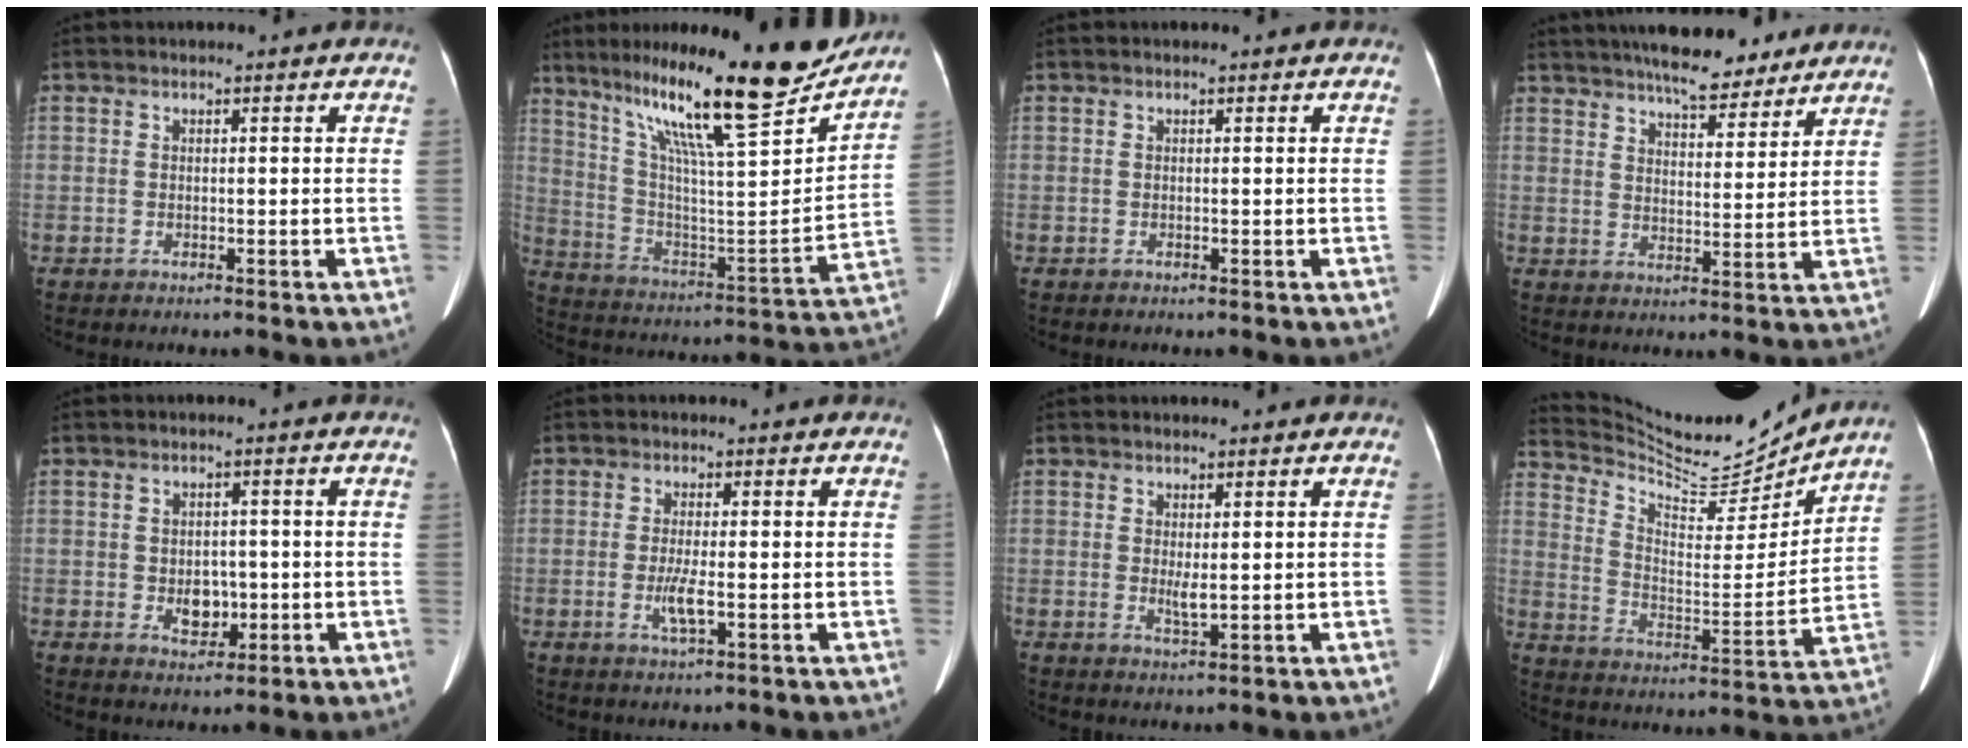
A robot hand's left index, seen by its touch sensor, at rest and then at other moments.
{"total": 25.1, "force": [19.7, 1.8, 15.4], "torque": [-0.262, -0.021, 0.312]}
{"total": 0.0}
{"total": 13.2, "force": [11.1, 3.2, 6.4], "torque": [-0.092, 0.017, 0.161]}
{"total": 3.7, "force": [-0.7, 2.6, 2.5], "torque": [-0.039, 0.005, -0.001]}
{"total": 3.0, "force": [-0.7, 0.3, 3.0], "torque": [-0.063, -0.006, -0.012]}
{"total": 1.9, "force": [0.4, 0.4, 1.8], "torque": [-0.038, -0.004, 0.012]}
{"total": 17.4, "force": [16.7, 1.5, 4.7], "torque": [-0.099, -0.028, 0.266]}